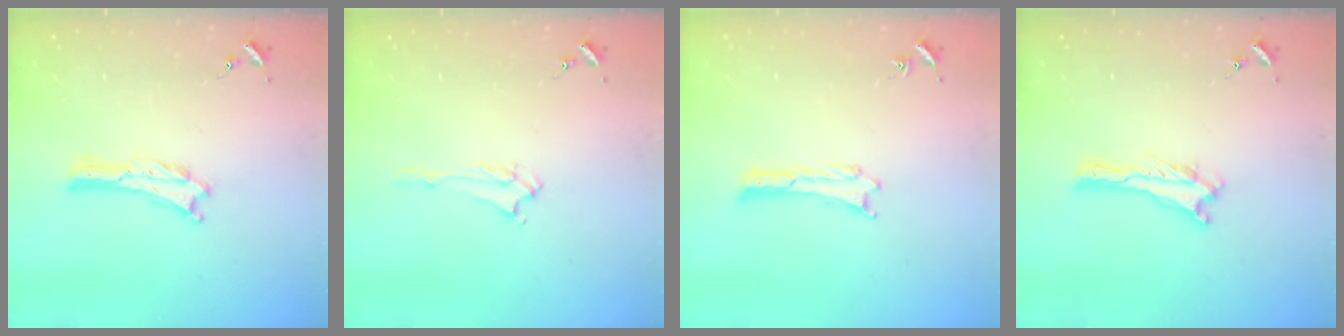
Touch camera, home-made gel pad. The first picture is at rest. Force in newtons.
{"total": 1.4, "press": 1.4, "slide": 0.3}
{"total": 0.0}
{"total": 0.0}